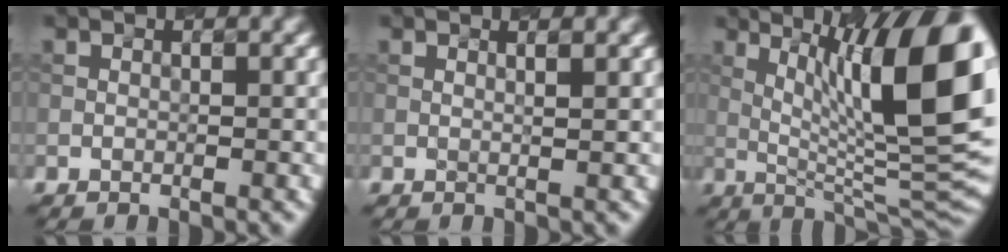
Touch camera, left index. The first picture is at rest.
{"total": 1.3, "force": [0.7, 0.4, 1.1], "torque": [-0.010, -0.001, 0.002]}
{"total": 14.5, "force": [3.6, 3.6, 13.6], "torque": [-0.182, 0.000, 0.062]}